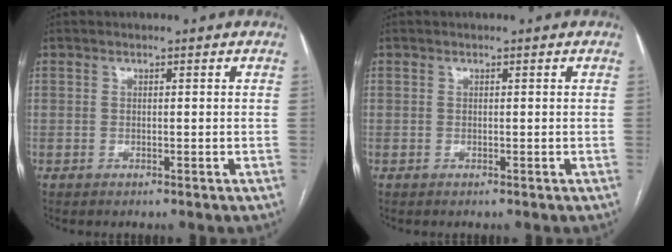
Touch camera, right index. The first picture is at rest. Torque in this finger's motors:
{"motor_torque": [0.15, 0.02, 0.09, 0.01]}